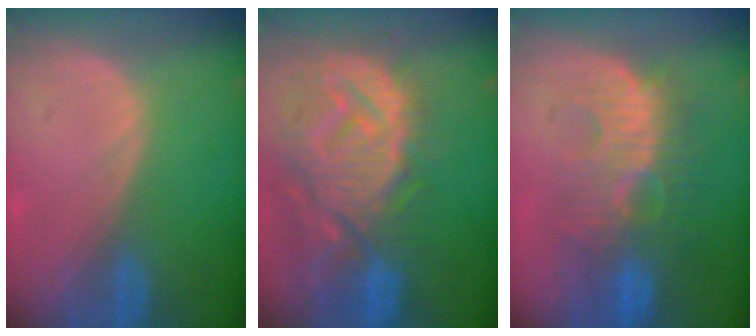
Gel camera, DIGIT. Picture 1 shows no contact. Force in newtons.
{"total": 14.0, "press": 12.1, "slide": 7.1}
{"total": 10.0, "press": 9.6, "slide": 2.7}